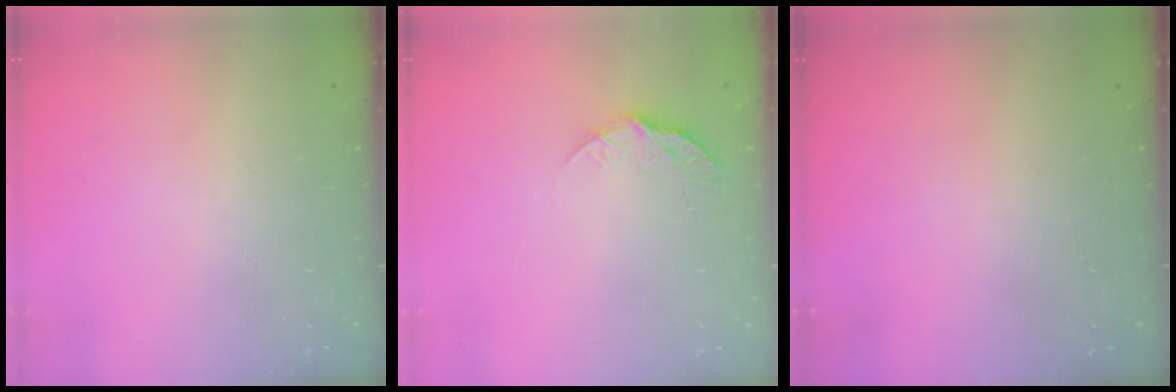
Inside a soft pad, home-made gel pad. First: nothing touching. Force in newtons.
{"total": 8.1, "press": 8.1, "slide": 0.7}
{"total": 0.0}